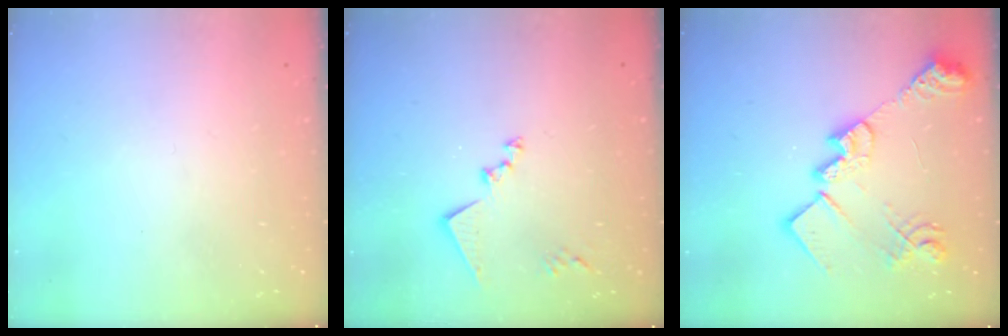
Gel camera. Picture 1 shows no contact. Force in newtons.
{"total": 11.8, "press": 11.8, "slide": 0.7}
{"total": 21.1, "press": 21.1, "slide": 1.0}